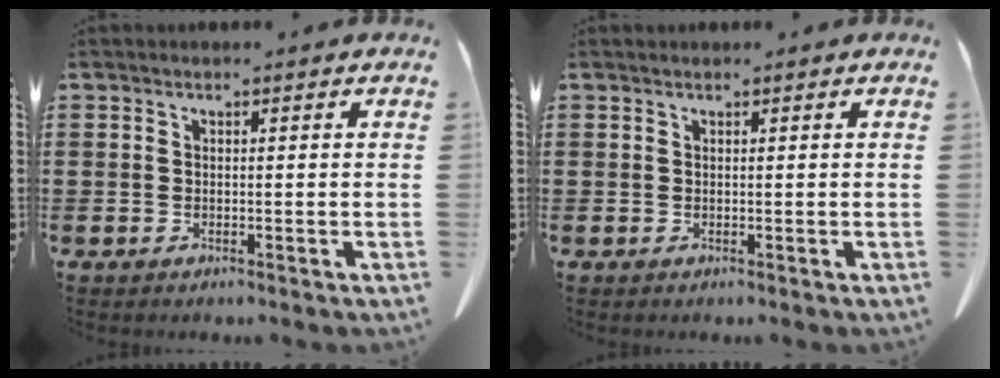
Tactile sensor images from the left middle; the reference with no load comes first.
{"total": 0.0}